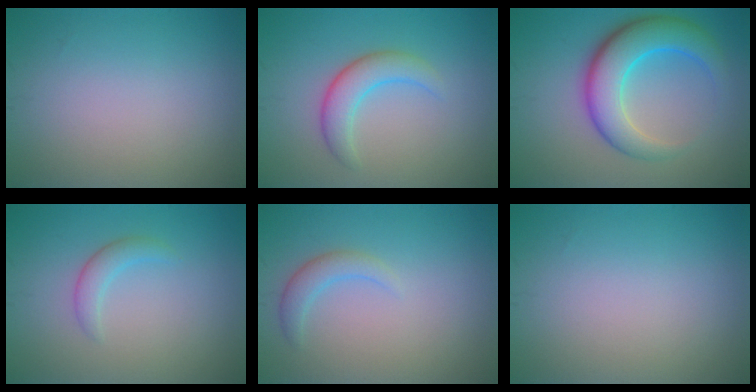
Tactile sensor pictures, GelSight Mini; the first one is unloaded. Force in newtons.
{"total": 3.3, "press": 3.3, "slide": 0.1}
{"total": 7.1, "press": 7.1, "slide": 0.1}
{"total": 1.7, "press": 1.7, "slide": 0.2}
{"total": 1.9, "press": 1.9, "slide": 0.1}
{"total": 0.0}